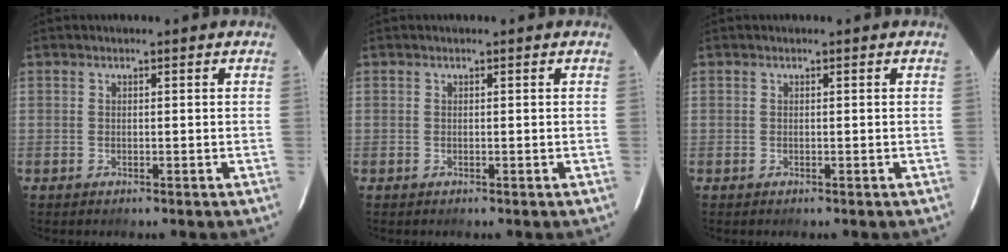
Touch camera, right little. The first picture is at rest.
{"total": 0.0}
{"total": 0.0}